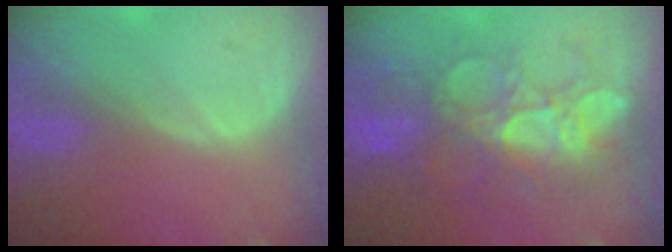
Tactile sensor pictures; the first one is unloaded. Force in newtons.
{"total": 9.3, "press": 9.0, "slide": 2.6}